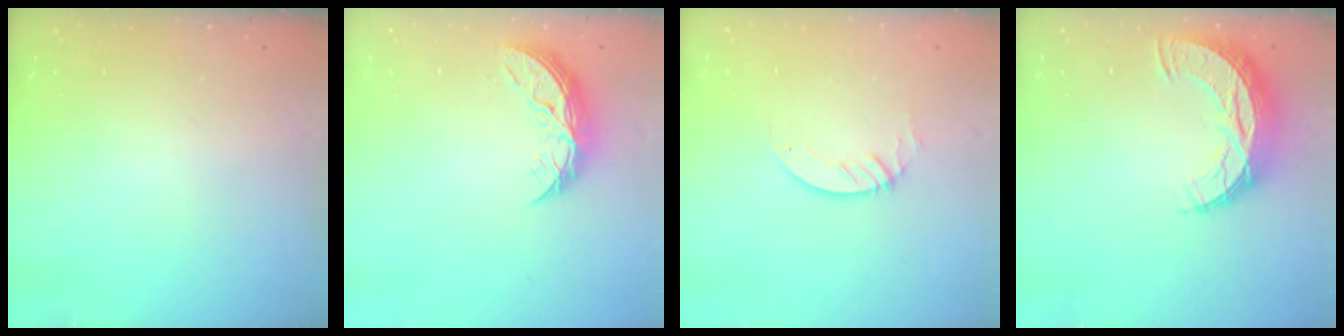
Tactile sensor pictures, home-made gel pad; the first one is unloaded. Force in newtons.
{"total": 9.3, "press": 9.3, "slide": 0.5}
{"total": 3.1, "press": 3.1, "slide": 0.2}
{"total": 11.1, "press": 11.1, "slide": 0.7}